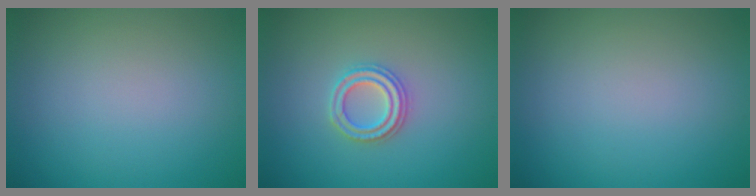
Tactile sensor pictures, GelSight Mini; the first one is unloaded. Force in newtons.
{"total": 2.4, "press": 2.3, "slide": 0.5}
{"total": 0.0}